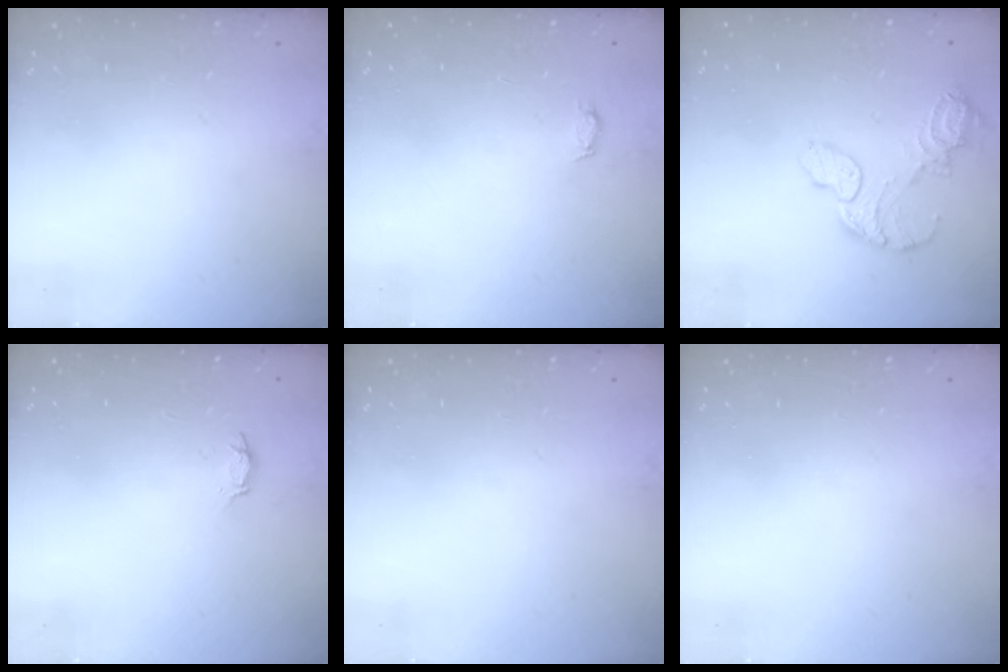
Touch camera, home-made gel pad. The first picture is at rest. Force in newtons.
{"total": 3.7, "press": 3.6, "slide": 0.5}
{"total": 10.9, "press": 10.8, "slide": 1.0}
{"total": 2.9, "press": 2.9, "slide": 0.4}
{"total": 0.0}
{"total": 0.0}